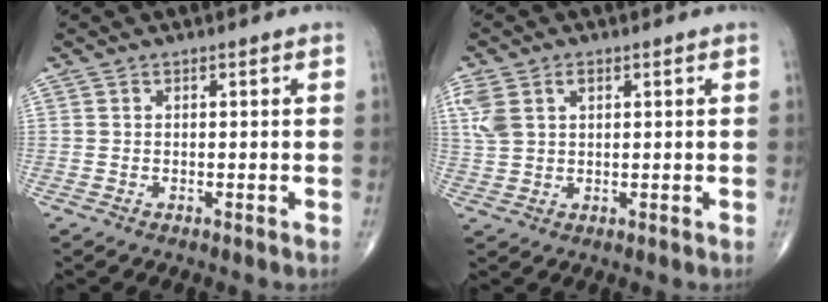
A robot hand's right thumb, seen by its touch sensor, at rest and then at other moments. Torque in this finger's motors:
{"motor_torque": [0.72, 1.17, 0.61, 0.36, 0.07]}